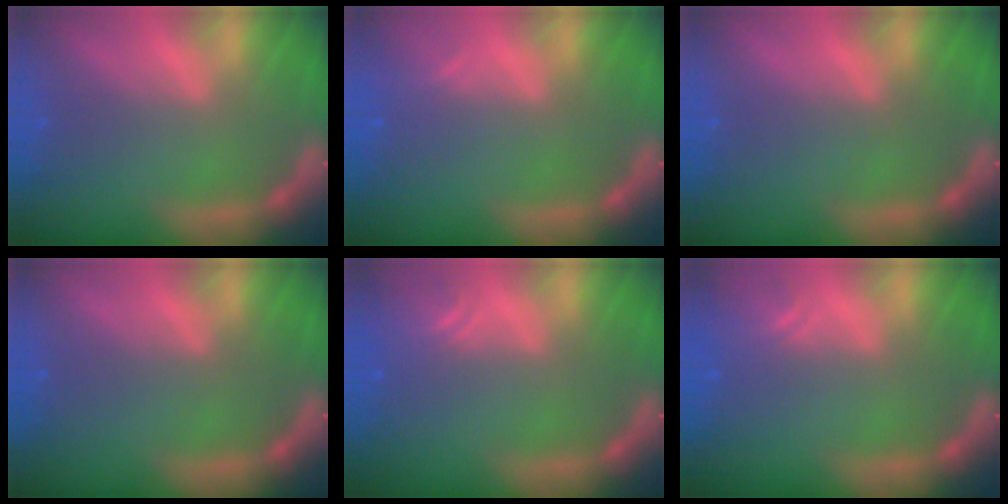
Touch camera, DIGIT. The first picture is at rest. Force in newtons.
{"total": 0.9}
{"total": 0.0}
{"total": 0.0}
{"total": 2.4}
{"total": 1.9}